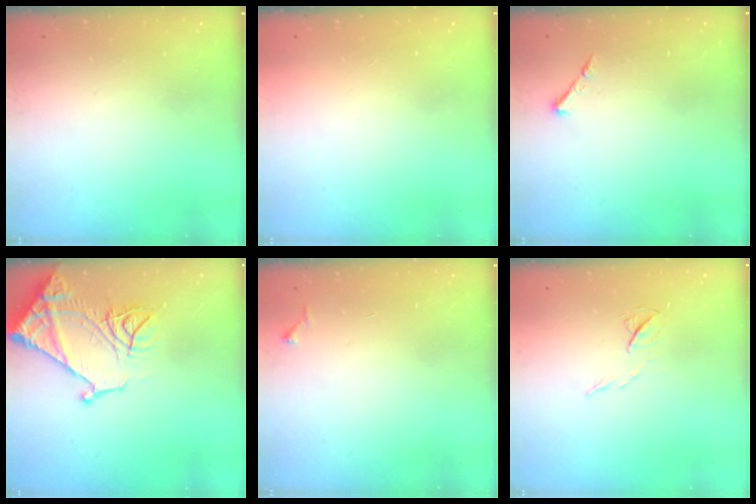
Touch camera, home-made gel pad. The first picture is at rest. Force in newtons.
{"total": 1.5, "press": 1.5, "slide": 0.1}
{"total": 3.7, "press": 3.6, "slide": 0.5}
{"total": 15.8, "press": 15.7, "slide": 1.5}
{"total": 4.2, "press": 4.1, "slide": 0.4}
{"total": 6.1, "press": 5.9, "slide": 1.3}